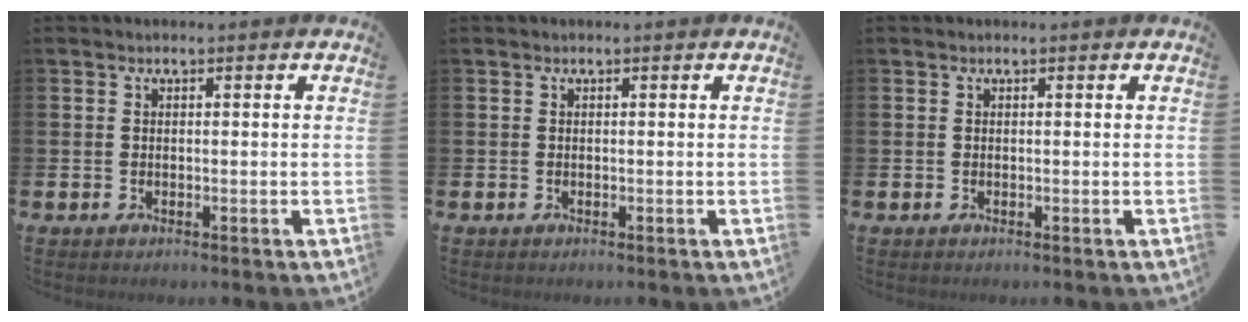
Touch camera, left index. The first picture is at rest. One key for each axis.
{"total": 0.0}
{"total": 0.0}